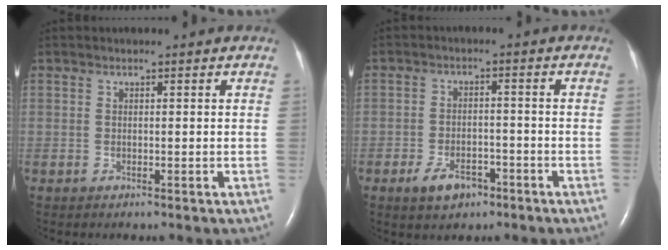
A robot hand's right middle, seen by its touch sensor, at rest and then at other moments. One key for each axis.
{"total": 5.0, "fx": -3.0, "fy": 2.8, "fz": 2.8, "tx": -0.052, "ty": 0.002, "tz": -0.044}